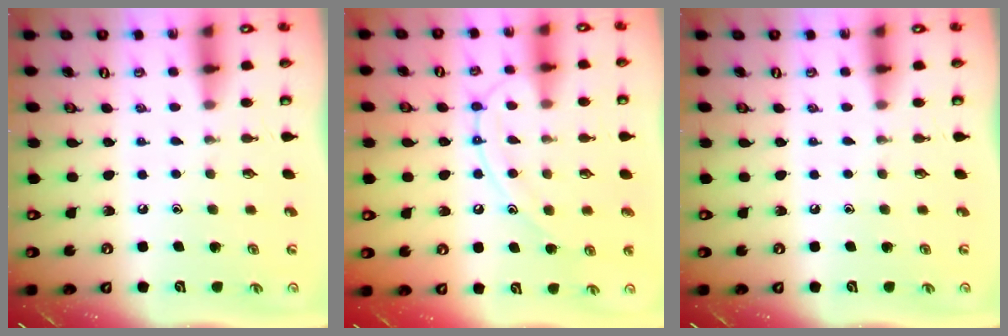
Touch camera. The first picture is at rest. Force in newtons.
{"total": 12.3, "press": 12.2, "slide": 1.2}
{"total": 0.0}